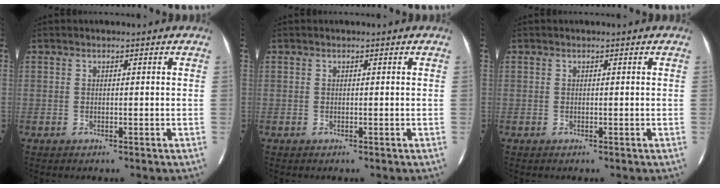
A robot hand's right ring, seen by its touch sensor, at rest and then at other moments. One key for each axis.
{"total": 0.0}
{"total": 0.0}